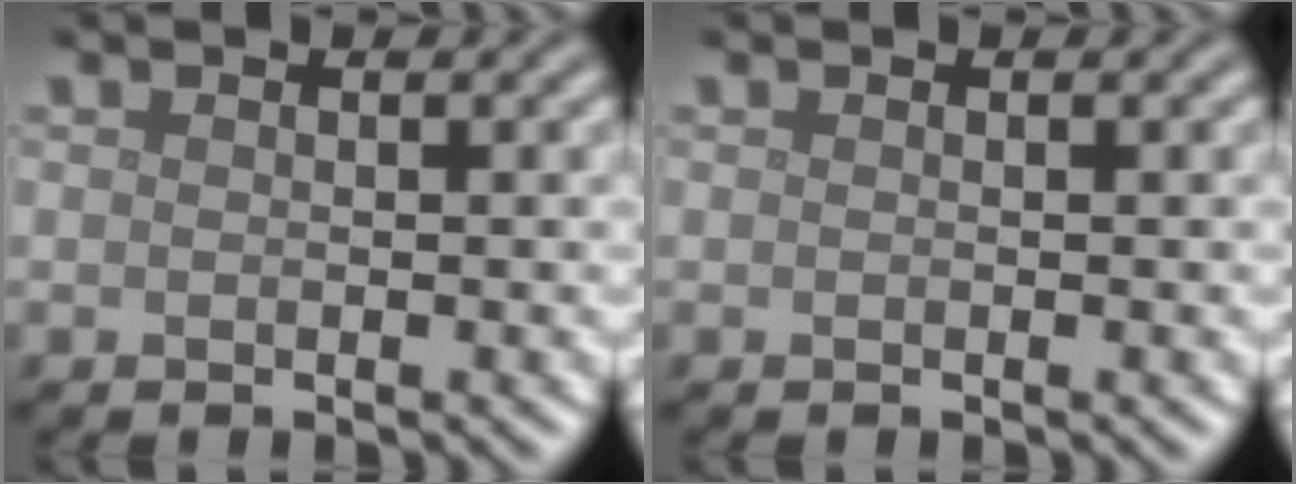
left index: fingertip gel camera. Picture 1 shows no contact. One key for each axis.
{"total": 0.0}